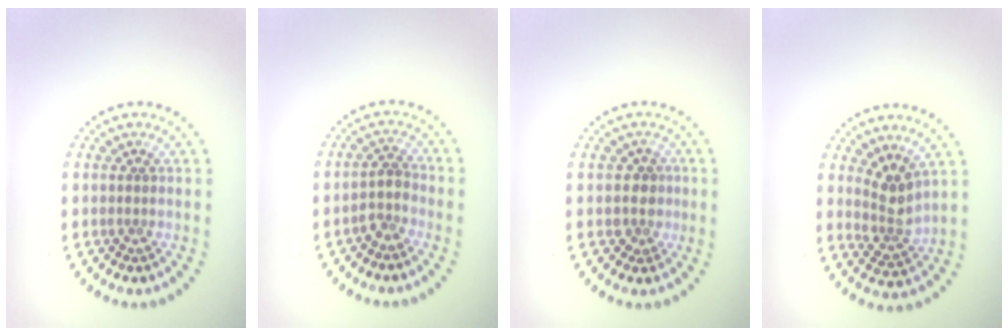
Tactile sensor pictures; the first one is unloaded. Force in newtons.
{"total": 1.9, "press": 1.5, "slide": 1.2}
{"total": 2.2, "press": 1.8, "slide": 1.2}
{"total": 2.8, "press": 2.2, "slide": 1.8}